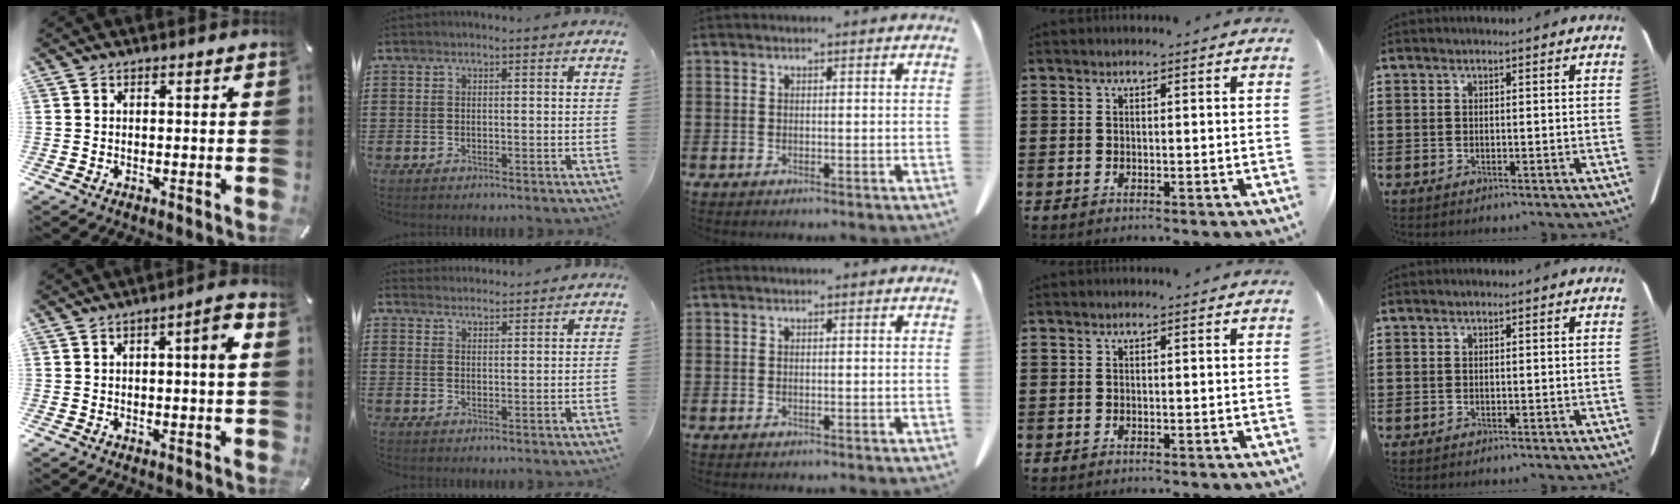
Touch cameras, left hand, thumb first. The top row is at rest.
{"thumb": {"total": 4.3, "force": [0.6, 1.0, 4.2], "torque": [-0.061, 0.001, 0.002]}, "index": {"total": 2.5, "force": [2.5, 0.1, -0.3], "torque": [-0.001, -0.007, 0.049]}}